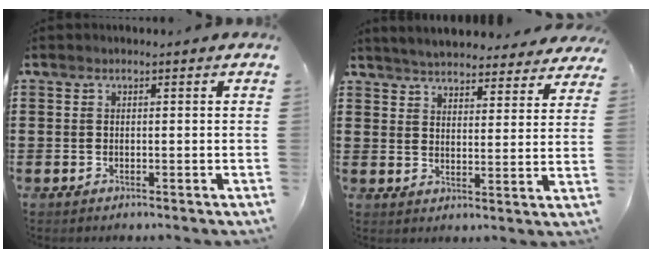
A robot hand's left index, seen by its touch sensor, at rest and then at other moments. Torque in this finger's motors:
{"motor_torque": [1.26, -0.88, 1.05, 0.10]}